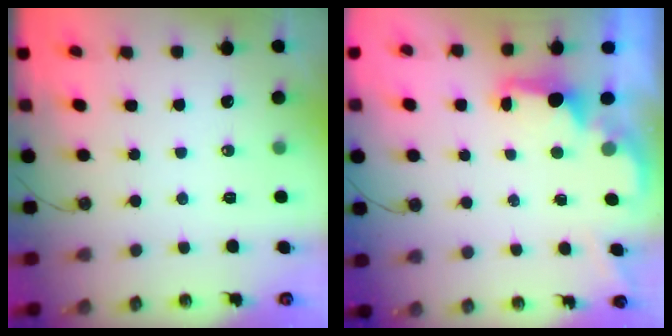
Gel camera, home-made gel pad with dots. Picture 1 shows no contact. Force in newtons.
{"total": 1.9, "press": 1.7, "slide": 0.7}